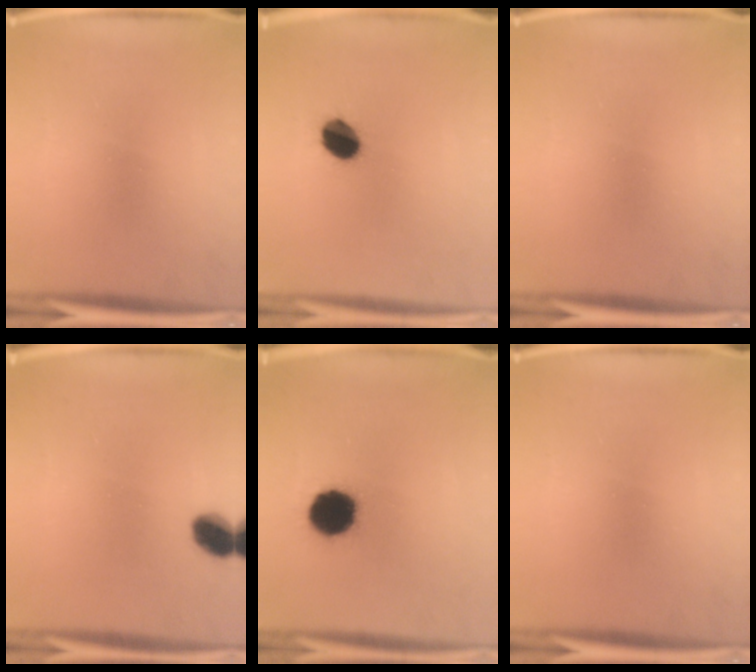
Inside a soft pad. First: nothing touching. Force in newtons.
{"total": 8.7}
{"total": 0.0}
{"total": 6.4}
{"total": 14.5}
{"total": 0.0}